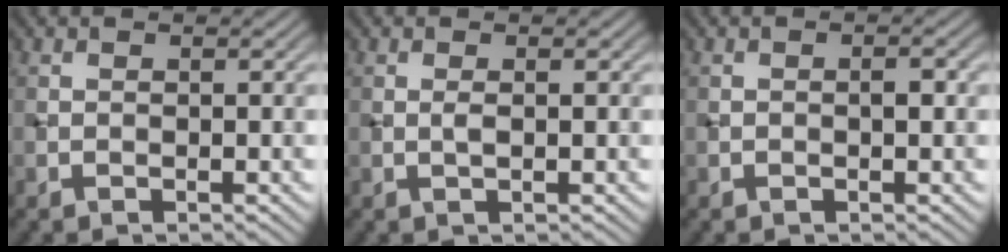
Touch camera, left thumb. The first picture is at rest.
{"total": 0.9, "force": [0.1, 0.2, 0.9], "torque": [-0.020, 0.000, 0.001]}
{"total": 1.2, "force": [-0.1, 0.5, 1.1], "torque": [-0.015, 0.004, -0.004]}